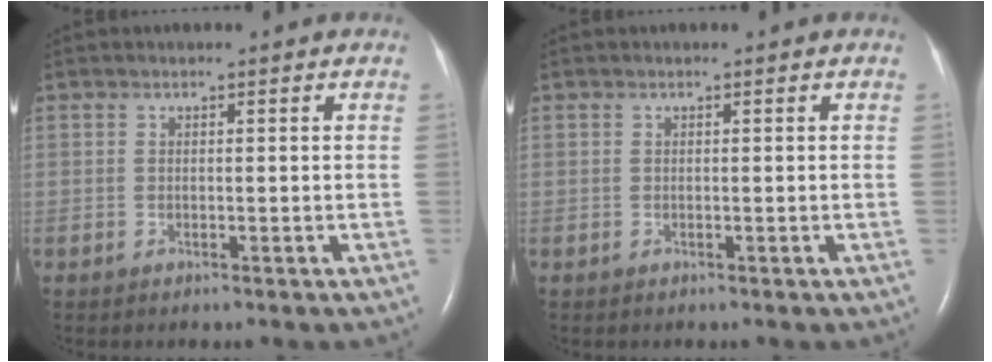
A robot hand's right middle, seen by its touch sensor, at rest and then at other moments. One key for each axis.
{"total": 0.0}